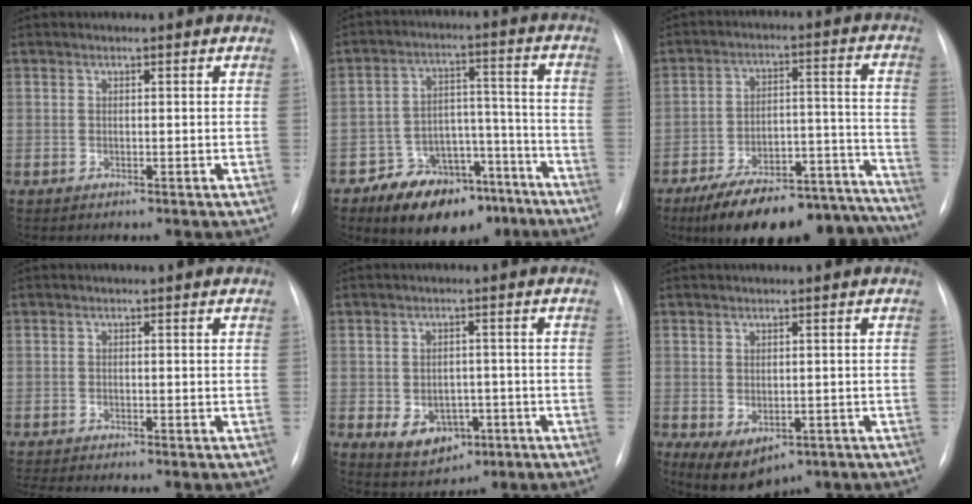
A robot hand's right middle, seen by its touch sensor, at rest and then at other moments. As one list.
[{"total": 13.6, "force": [-9.4, 7.5, 6.4], "torque": [-0.081, 0.043, -0.137]}, {"total": 22.5, "force": [-19.8, 6.0, 8.8], "torque": [-0.090, 0.040, -0.285]}, {"total": 2.7, "force": [-2.4, -0.7, 0.9], "torque": [-0.021, -0.011, -0.040]}, {"total": 6.3, "force": [-2.2, 4.8, 3.5], "torque": [-0.058, 0.008, -0.017]}, {"total": 6.5, "force": [-2.8, 3.9, 4.3], "torque": [-0.066, -0.006, -0.027]}]